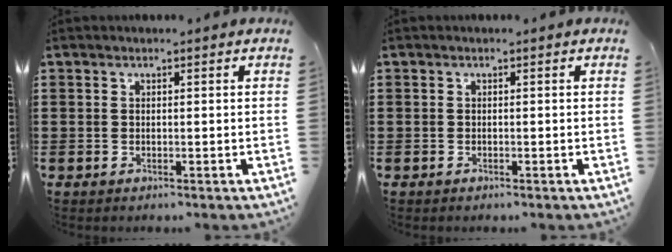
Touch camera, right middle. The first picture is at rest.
{"total": 0.6, "force": [-0.6, 0.3, 0.1], "torque": [-0.001, 0.000, -0.012]}